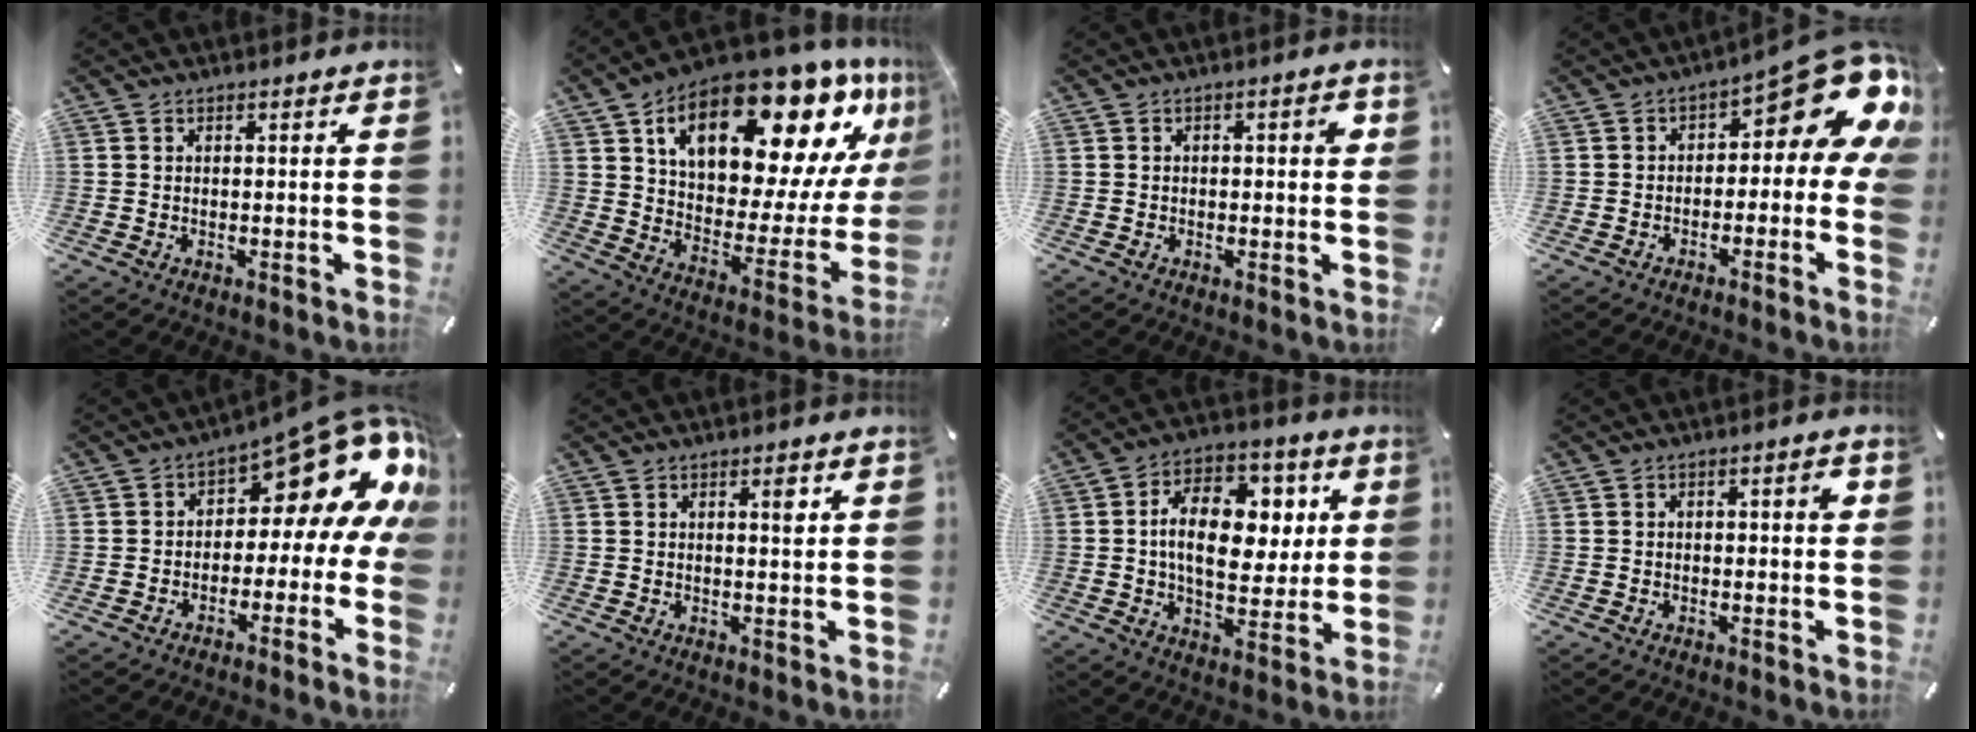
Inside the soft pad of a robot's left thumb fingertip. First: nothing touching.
{"total": 24.8, "force": [14.6, 12.0, 16.0], "torque": [-0.230, -0.099, 0.245]}
{"total": 2.7, "force": [0.1, 1.2, 2.4], "torque": [-0.038, 0.006, -0.002]}
{"total": 12.9, "force": [5.4, 5.9, 10.1], "torque": [-0.121, -0.050, 0.085]}
{"total": 14.7, "force": [7.8, 7.1, 10.2], "torque": [-0.121, -0.069, 0.121]}
{"total": 2.7, "force": [1.1, 0.7, 2.3], "torque": [-0.033, -0.003, 0.013]}
{"total": 16.2, "force": [2.6, 10.4, 12.1], "torque": [-0.199, 0.009, 0.046]}
{"total": 2.4, "force": [0.2, 1.0, 2.2], "torque": [-0.033, 0.004, -0.001]}